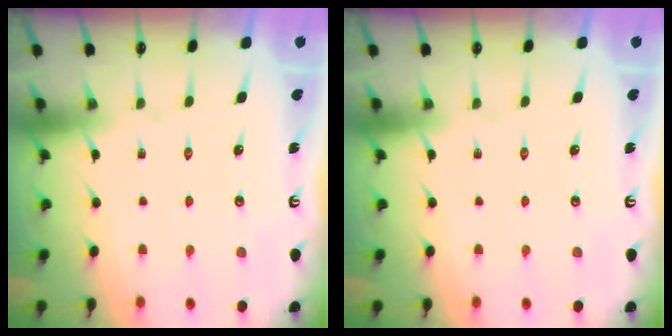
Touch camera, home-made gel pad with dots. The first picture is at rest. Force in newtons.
{"total": 0.0}